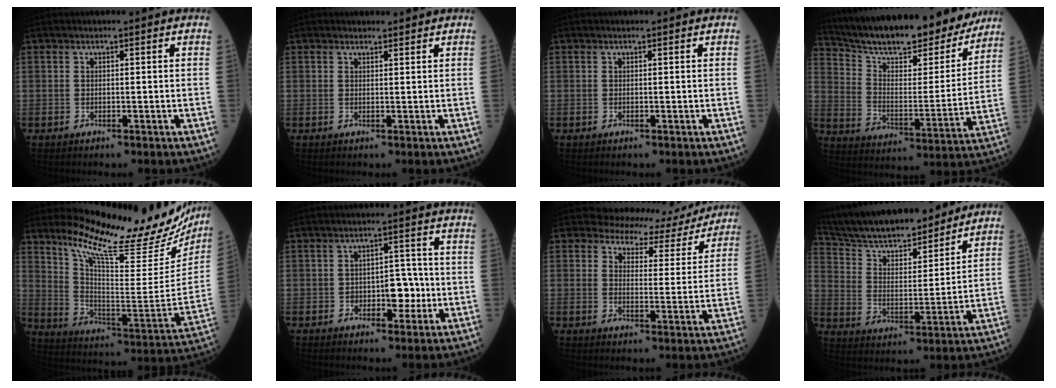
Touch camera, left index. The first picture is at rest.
{"total": 1.1, "force": [1.1, 0.2, 0.0], "torque": [-0.011, 0.000, 0.018]}
{"total": 0.0}
{"total": 23.4, "force": [21.0, 4.1, 9.4], "torque": [-0.154, -0.022, 0.305]}
{"total": 25.4, "force": [21.9, 4.2, 12.1], "torque": [-0.196, -0.078, 0.302]}
{"total": 4.9, "force": [-1.2, 2.6, 3.9], "torque": [-0.052, 0.011, -0.016]}
{"total": 10.9, "force": [10.4, 3.4, 0.5], "torque": [0.007, -0.015, 0.109]}
{"total": 19.5, "force": [17.7, 3.3, 7.6], "torque": [-0.133, 0.010, 0.288]}